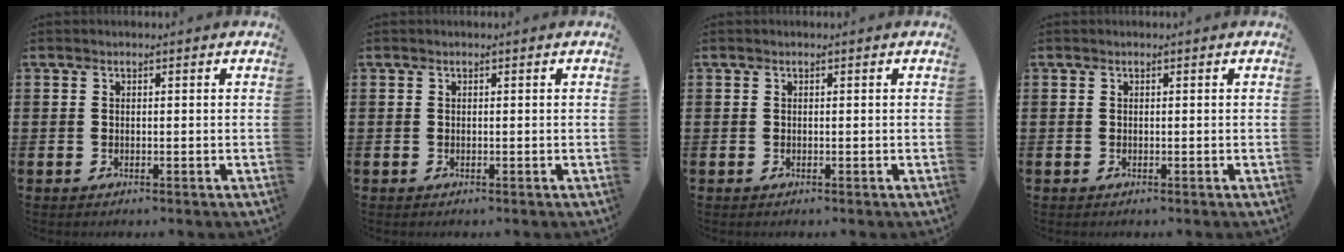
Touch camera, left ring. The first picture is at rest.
{"total": 0.0}
{"total": 0.0}
{"total": 0.0}